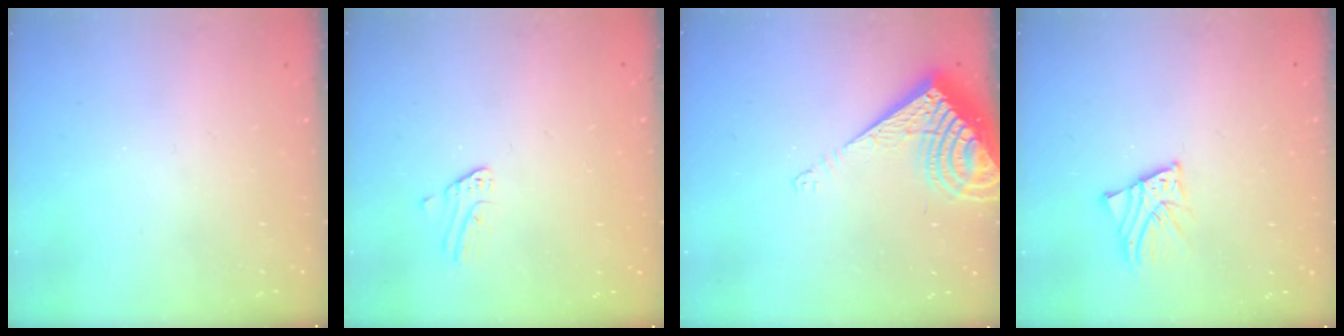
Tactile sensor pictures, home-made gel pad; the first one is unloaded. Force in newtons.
{"total": 2.1, "press": 2.1, "slide": 0.2}
{"total": 11.7, "press": 11.6, "slide": 1.5}
{"total": 2.9, "press": 2.9, "slide": 0.2}